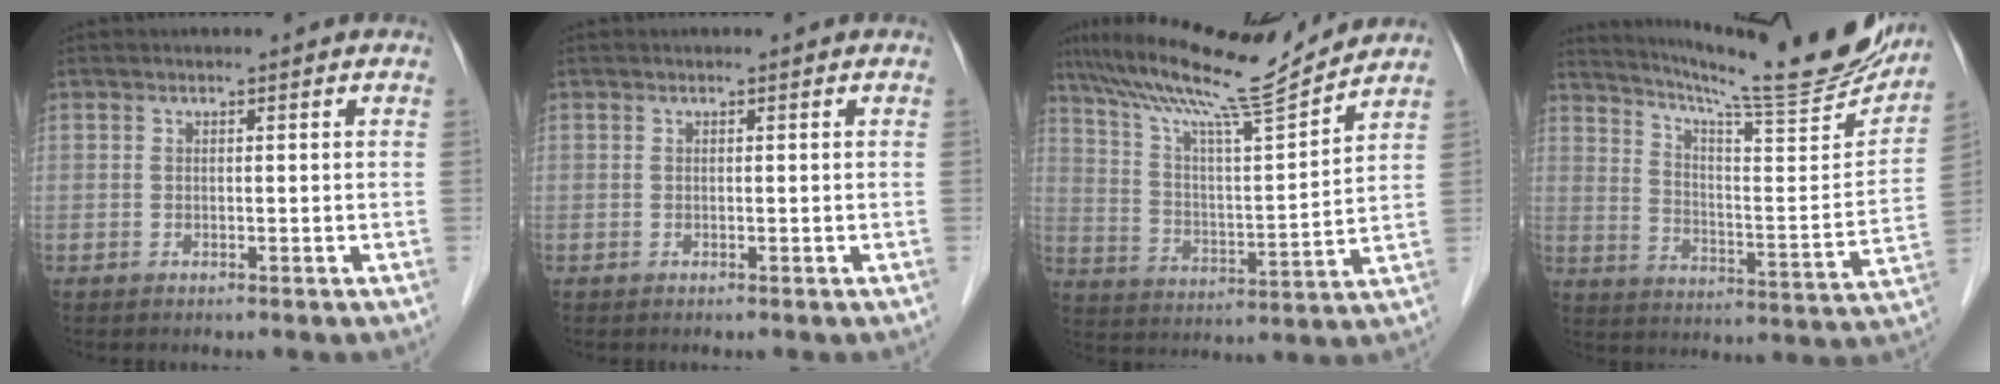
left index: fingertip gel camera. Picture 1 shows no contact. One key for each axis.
{"total": 0.0}
{"total": 15.6, "fx": 14.2, "fy": -1.0, "fz": 6.5, "tx": -0.122, "ty": -0.005, "tz": 0.238}
{"total": 23.7, "fx": 21.3, "fy": 0.8, "fz": 10.3, "tx": -0.162, "ty": -0.064, "tz": 0.294}